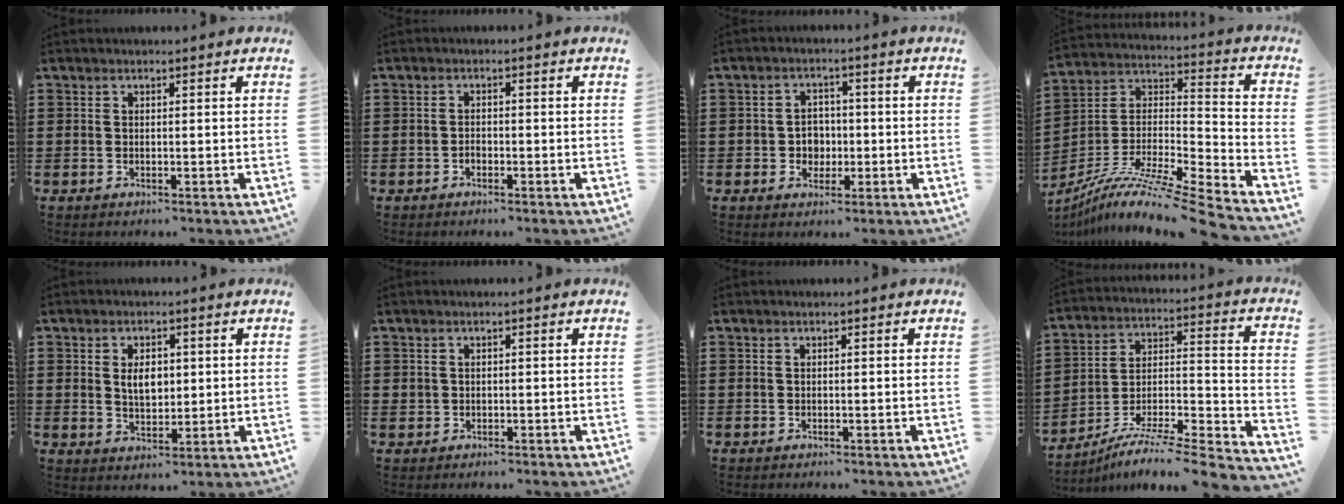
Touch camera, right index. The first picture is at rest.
{"total": 1.1, "force": [-0.7, 0.7, 0.5], "torque": [-0.014, -0.004, -0.013]}
{"total": 3.5, "force": [-0.6, 3.1, 1.3], "torque": [-0.027, 0.003, -0.017]}
{"total": 10.8, "force": [-8.9, 0.0, 6.1], "torque": [-0.108, 0.000, -0.174]}
{"total": 4.2, "force": [0.5, 2.6, 3.2], "torque": [-0.053, 0.003, 0.004]}
{"total": 0.9, "force": [0.1, 0.9, 0.0], "torque": [-0.003, 0.005, 0.001]}
{"total": 0.0}
{"total": 6.6, "force": [-5.5, 0.2, 3.6], "torque": [-0.061, -0.011, -0.113]}